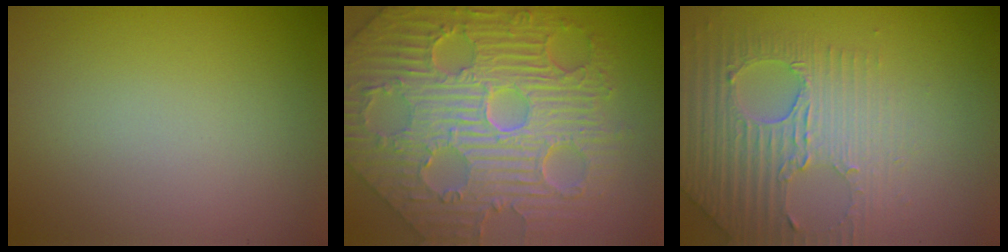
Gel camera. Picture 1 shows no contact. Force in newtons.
{"total": 12.3, "press": 8.2, "slide": 9.2}
{"total": 3.8, "press": 3.7, "slide": 1.0}